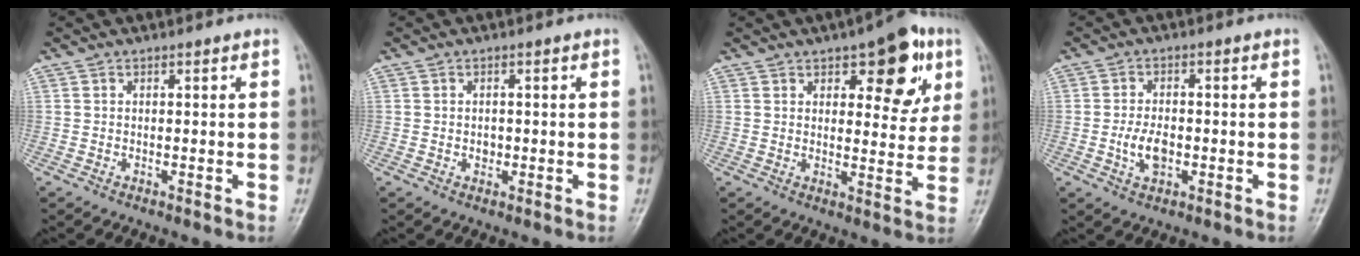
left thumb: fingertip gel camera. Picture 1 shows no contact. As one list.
[{"total": 1.5, "force": [-0.2, 1.3, 0.8], "torque": [-0.006, 0.003, -0.001]}, {"total": 12.0, "force": [5.6, 5.5, 9.1], "torque": [-0.076, -0.018, 0.068]}, {"total": 5.0, "force": [-1.1, 3.0, 3.8], "torque": [-0.068, 0.005, -0.021]}]